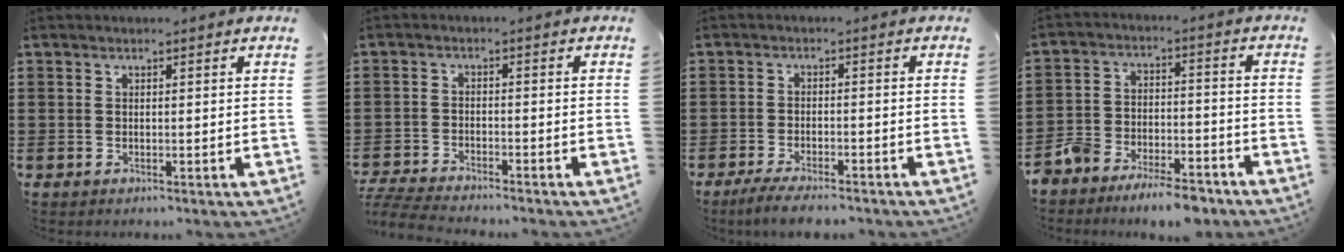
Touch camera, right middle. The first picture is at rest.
{"total": 4.5, "force": [-4.5, 0.2, 0.8], "torque": [-0.031, -0.003, -0.095]}
{"total": 3.8, "force": [-3.5, 0.3, 1.2], "torque": [-0.027, -0.002, -0.071]}
{"total": 8.1, "force": [-7.8, 1.4, 1.5], "torque": [-0.043, 0.019, -0.156]}